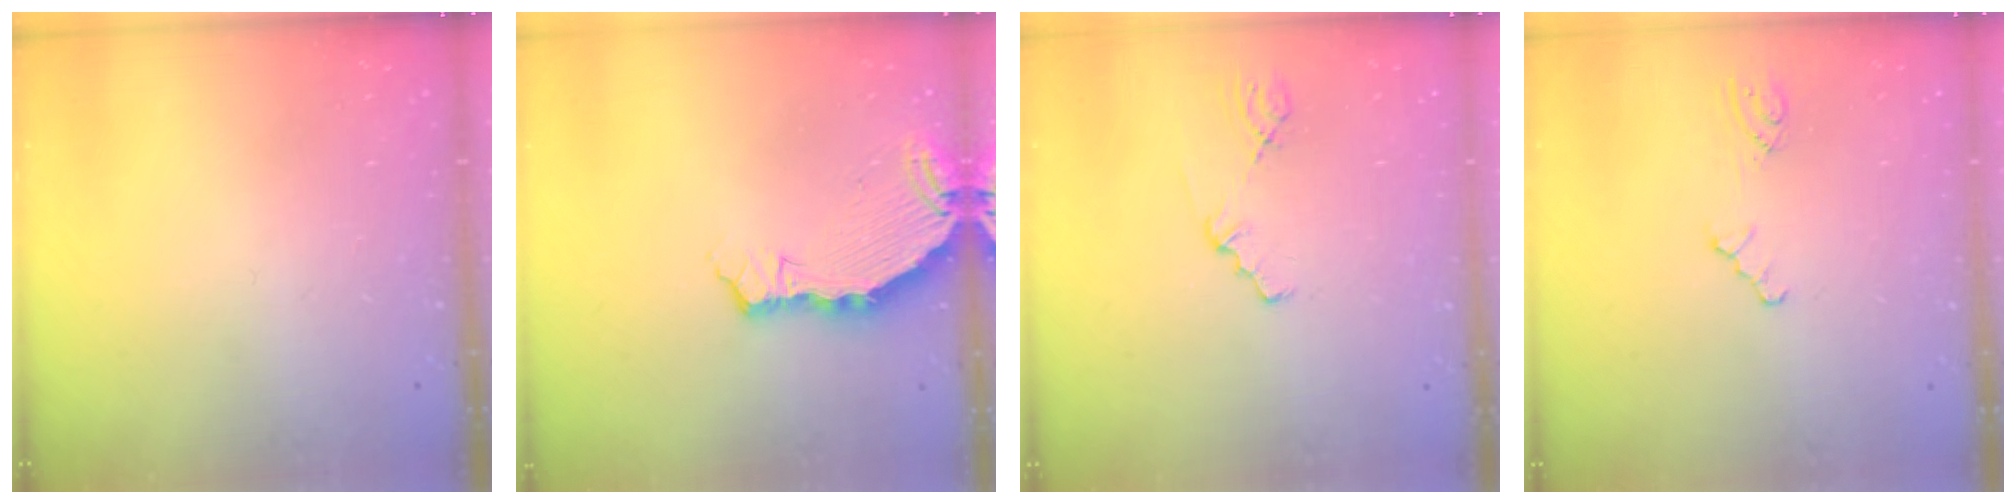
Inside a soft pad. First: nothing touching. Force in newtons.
{"total": 7.5, "press": 5.9, "slide": 4.6}
{"total": 1.2, "press": 1.2, "slide": 0.2}
{"total": 2.5, "press": 2.5, "slide": 0.5}